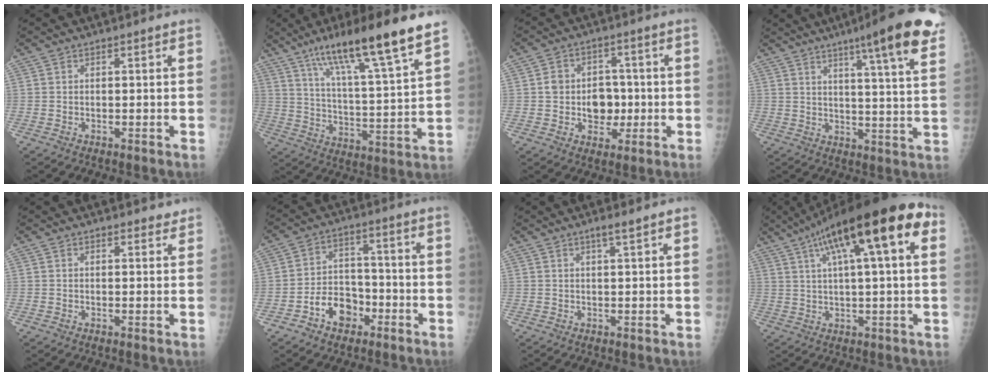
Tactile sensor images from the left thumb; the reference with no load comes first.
{"total": 19.5, "force": [13.0, 1.8, 14.5], "torque": [-0.222, -0.050, 0.213]}
{"total": 8.2, "force": [-1.2, 6.6, 4.8], "torque": [-0.031, 0.016, -0.018]}
{"total": 17.7, "force": [11.0, 1.3, 13.8], "torque": [-0.174, -0.039, 0.131]}
{"total": 1.7, "force": [1.5, 0.8, 0.4], "torque": [0.008, -0.006, 0.015]}
{"total": 8.4, "force": [-4.3, 6.1, 4.0], "torque": [-0.038, 0.041, -0.073]}
{"total": 2.1, "force": [1.3, 0.0, 1.6], "torque": [-0.032, -0.006, 0.025]}
{"total": 21.6, "force": [8.3, 5.4, 19.2], "torque": [-0.303, 0.033, 0.125]}